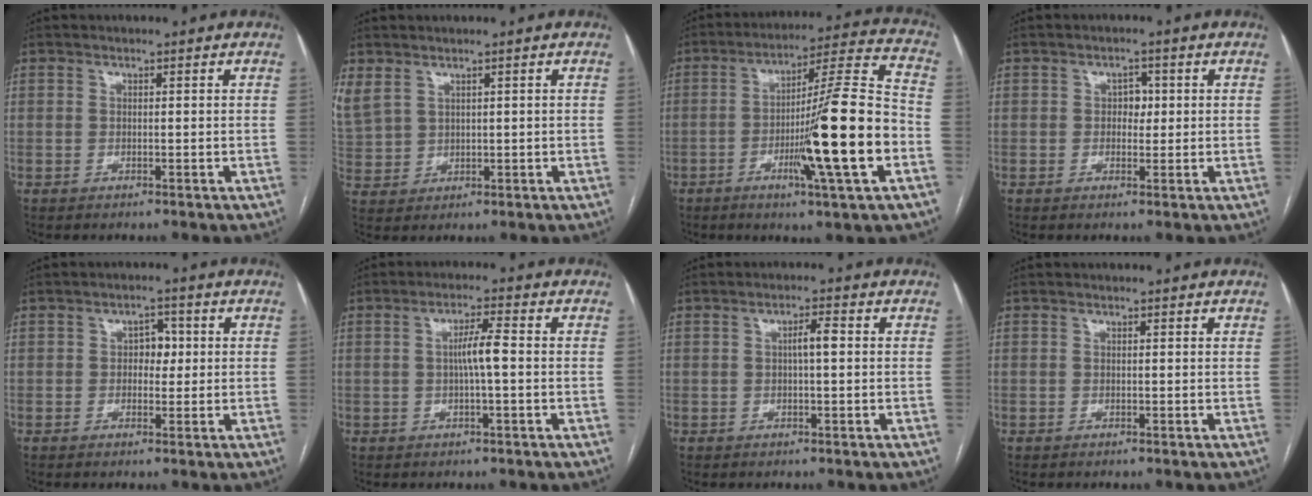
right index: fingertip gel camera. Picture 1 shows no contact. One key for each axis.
{"total": 6.8, "fx": 3.8, "fy": 4.6, "fz": 3.2, "tx": -0.098, "ty": 0.011, "tz": 0.096}
{"total": 18.2, "fx": -5.1, "fy": -0.5, "fz": 17.5, "tx": -0.278, "ty": -0.006, "tz": -0.086}
{"total": 2.3, "fx": 0.2, "fy": 1.6, "fz": 1.6, "tx": -0.017, "ty": 0.006, "tz": 0.002}
{"total": 3.2, "fx": 0.3, "fy": 2.1, "fz": 2.4, "tx": -0.029, "ty": 0.011, "tz": 0.004}
{"total": 4.1, "fx": -0.1, "fy": 0.1, "fz": 4.1, "tx": -0.075, "ty": 0.005, "tz": -0.001}
{"total": 2.7, "fx": 0.2, "fy": 0.3, "fz": 2.7, "tx": -0.045, "ty": 0.004, "tz": 0.003}
{"total": 0.0}